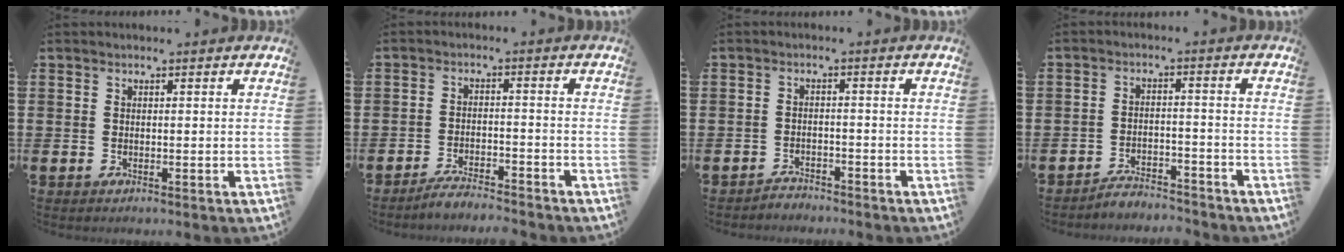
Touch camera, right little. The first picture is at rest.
{"total": 3.2, "force": [-3.2, -0.1, 0.6], "torque": [-0.012, 0.004, -0.065]}
{"total": 2.0, "force": [-1.9, 0.1, -0.3], "torque": [-0.002, 0.004, -0.044]}
{"total": 3.1, "force": [-3.1, 0.2, -0.1], "torque": [-0.005, 0.004, -0.067]}